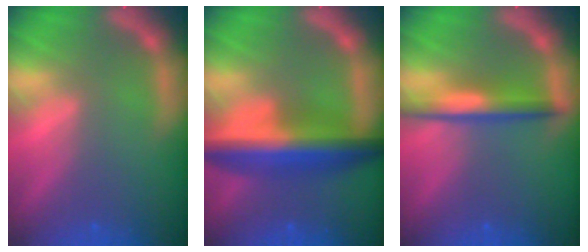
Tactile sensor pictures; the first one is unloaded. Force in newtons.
{"total": 8.4}
{"total": 4.0}